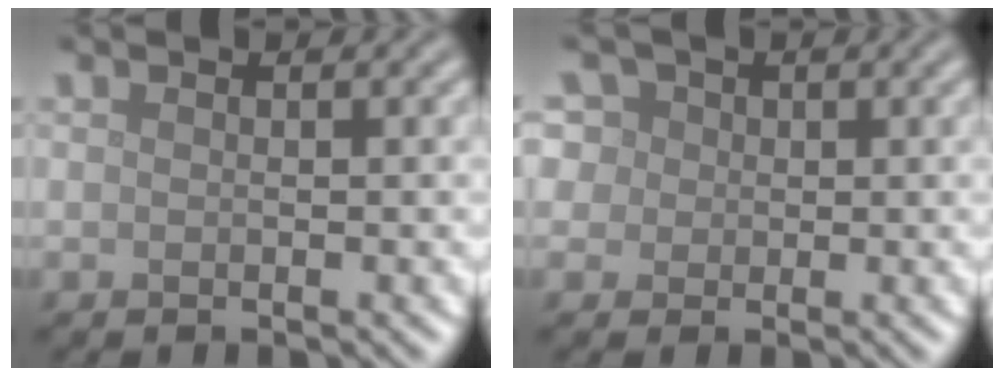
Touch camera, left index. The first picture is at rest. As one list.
[{"total": 7.1, "force": [3.4, 5.5, 3.1], "torque": [-0.051, 0.028, 0.027]}]